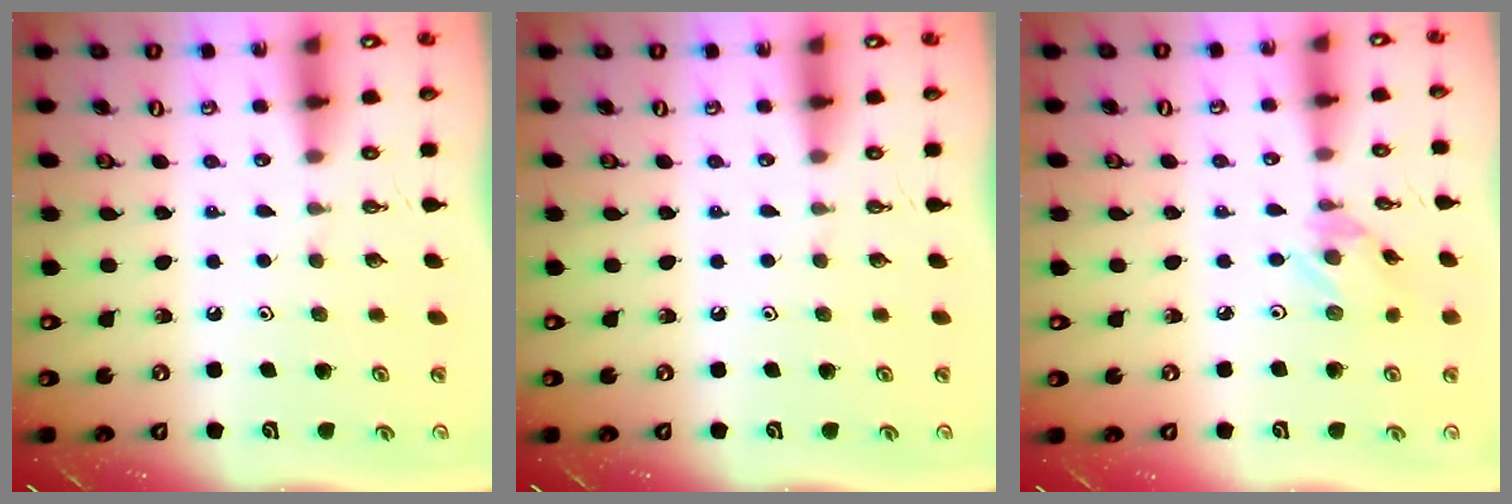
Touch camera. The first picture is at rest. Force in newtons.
{"total": 0.0}
{"total": 2.1, "press": 2.1, "slide": 0.1}